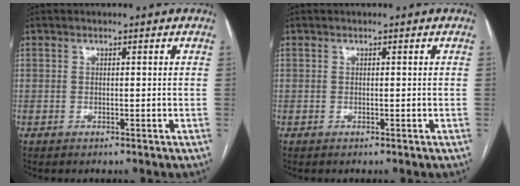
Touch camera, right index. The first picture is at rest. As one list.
[{"total": 0.0}]